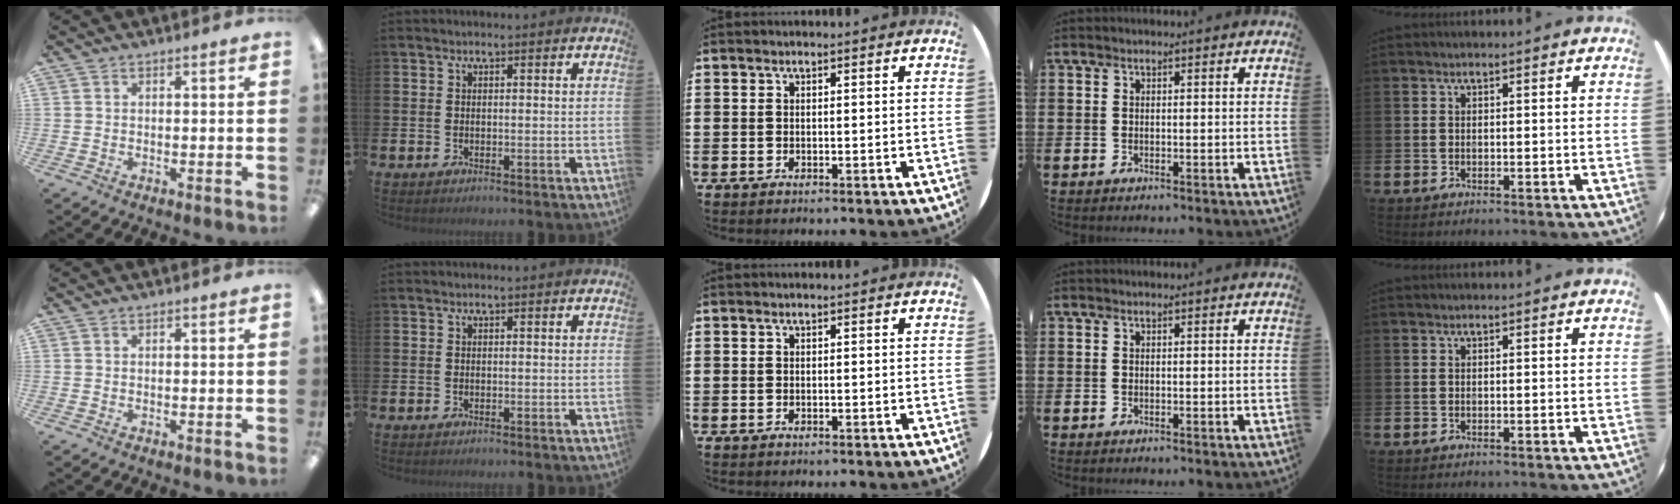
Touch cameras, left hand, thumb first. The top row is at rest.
{}